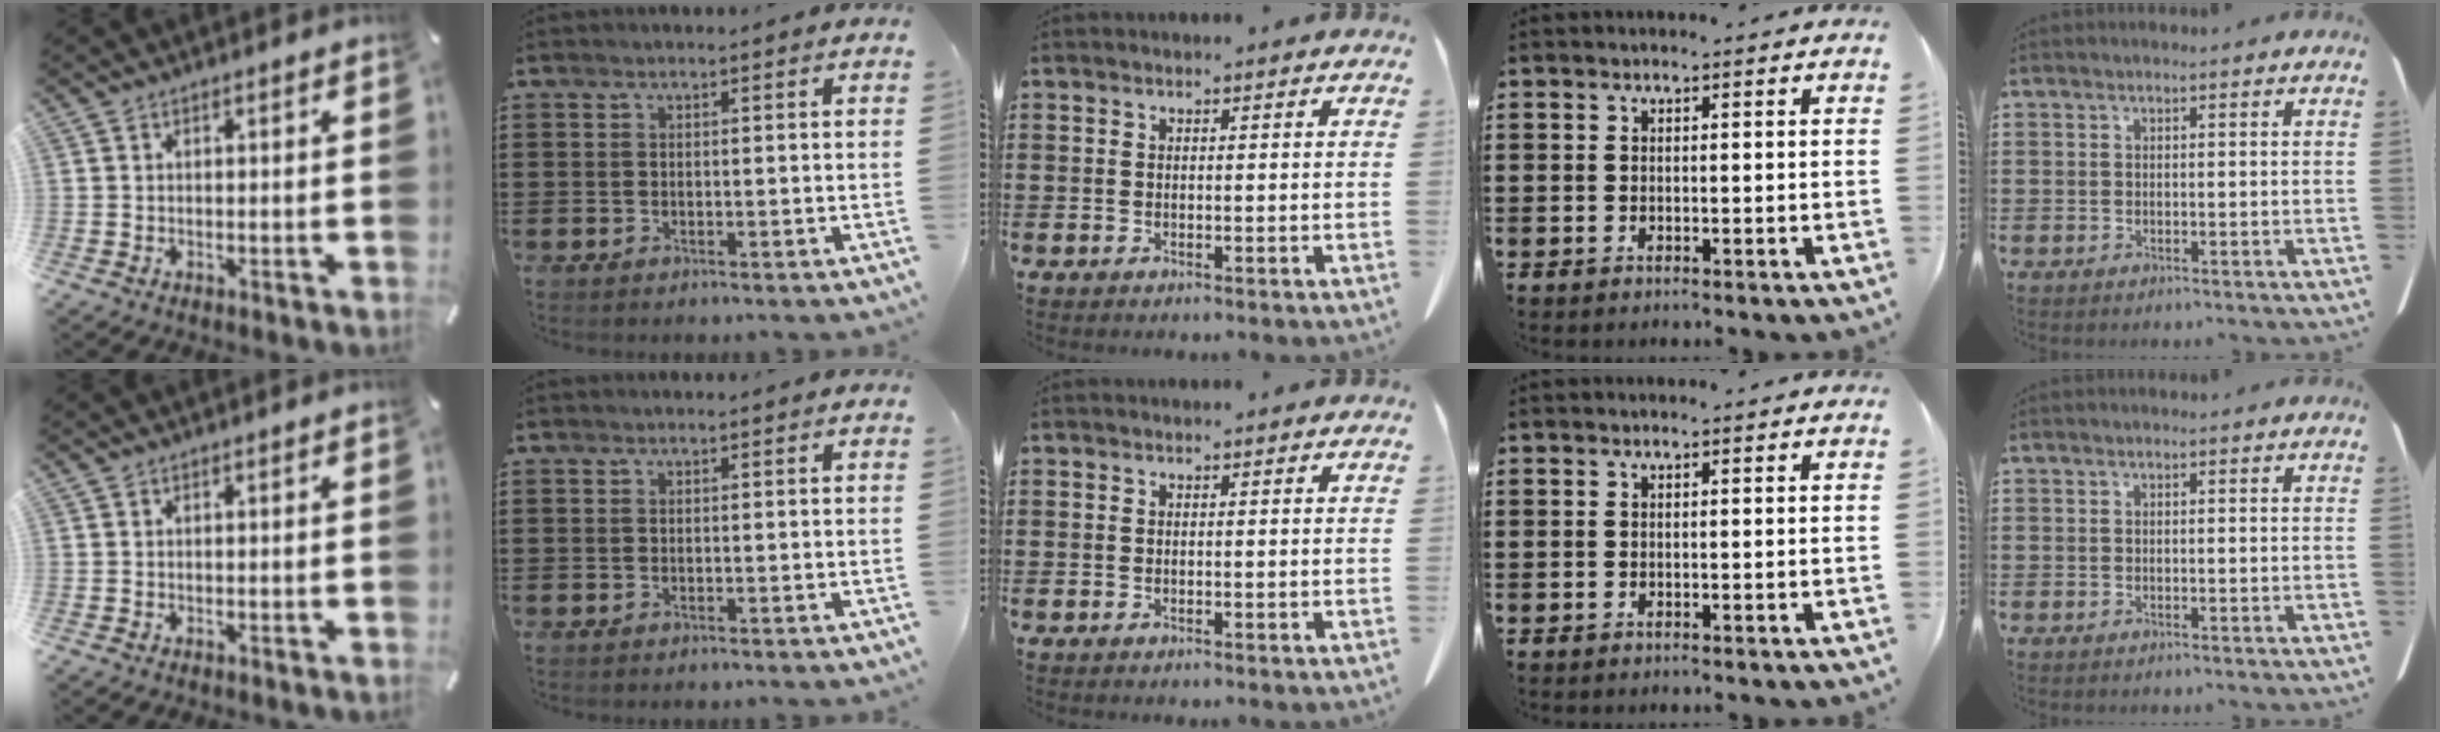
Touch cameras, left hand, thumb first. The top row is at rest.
{}